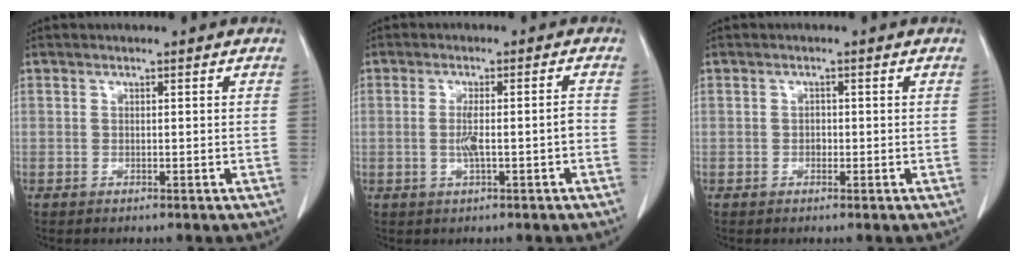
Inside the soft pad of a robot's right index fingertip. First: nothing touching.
{"total": 4.6, "force": [-1.1, 0.3, 4.4], "torque": [-0.084, 0.007, -0.014]}
{"total": 1.0, "force": [-0.3, 0.7, 0.5], "torque": [-0.005, 0.004, -0.006]}